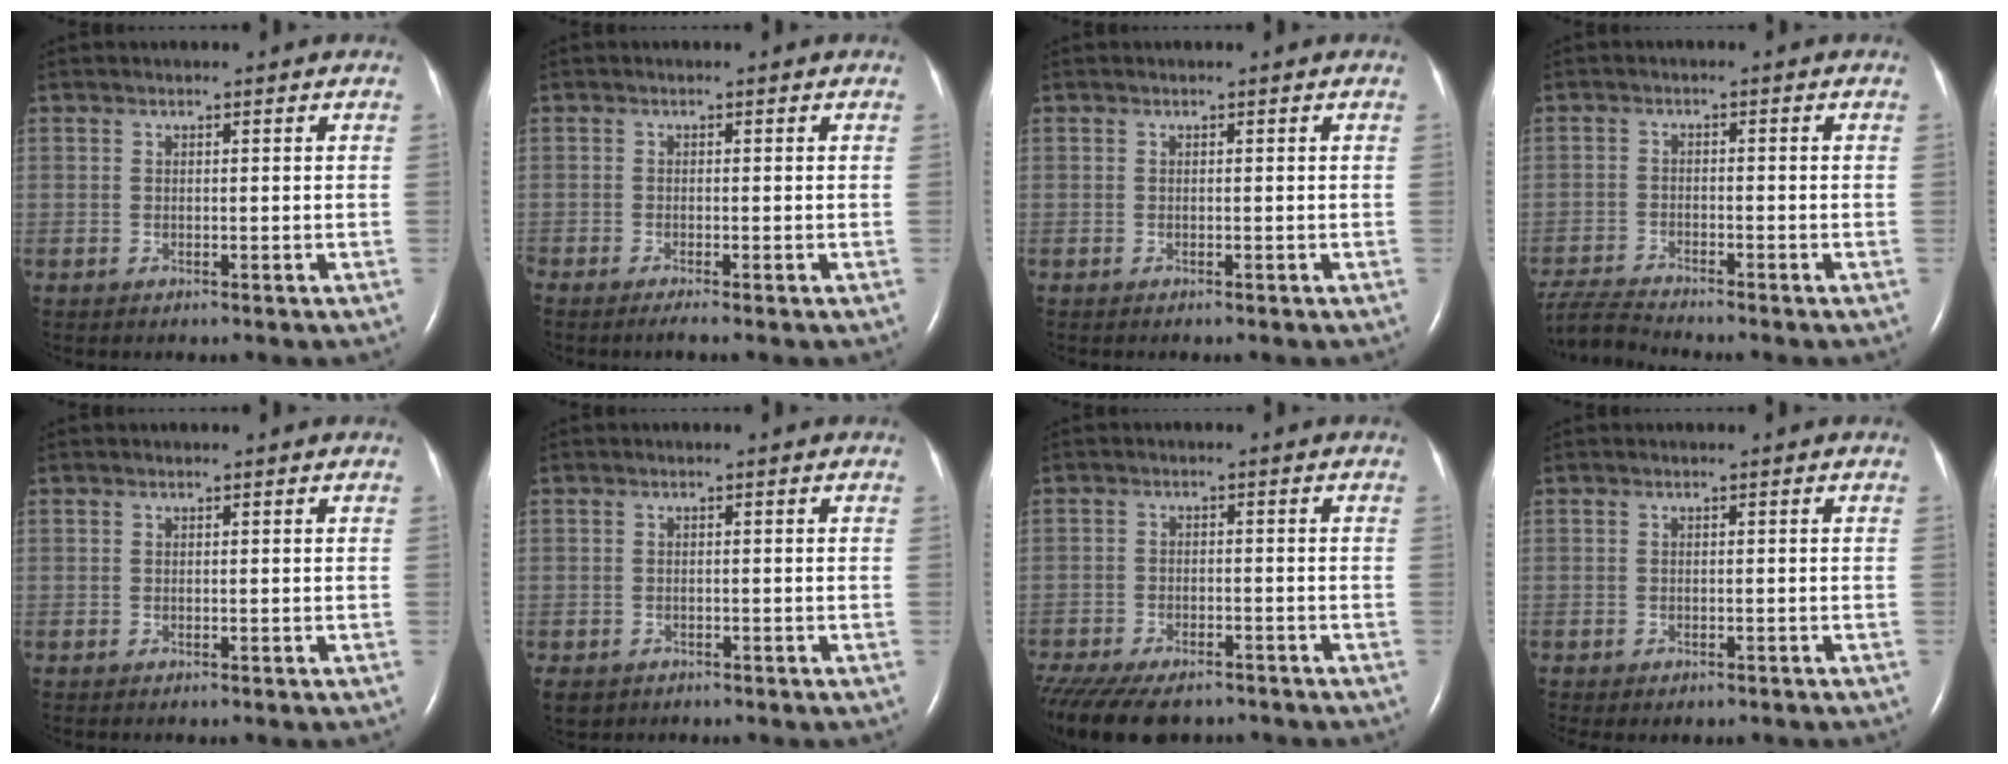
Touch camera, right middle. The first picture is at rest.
{"total": 1.6, "force": [-1.3, -0.4, 0.9], "torque": [-0.019, -0.003, -0.025]}
{"total": 0.0}
{"total": 6.0, "force": [-5.9, -0.8, 0.8], "torque": [-0.020, -0.012, -0.113]}
{"total": 0.0}
{"total": 3.8, "force": [-2.6, 2.5, 1.1], "torque": [-0.017, -0.001, -0.036]}
{"total": 14.2, "force": [-11.2, 5.6, 6.8], "torque": [-0.163, -0.023, -0.164]}
{"total": 2.6, "force": [-2.0, 1.2, 1.2], "torque": [-0.013, -0.003, -0.022]}